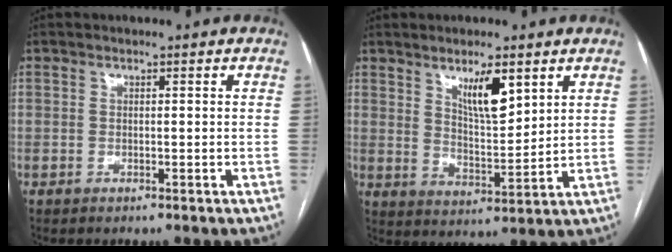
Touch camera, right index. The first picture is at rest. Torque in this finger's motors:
{"motor_torque": [0.49, 0.31, 0.15, 0.09]}